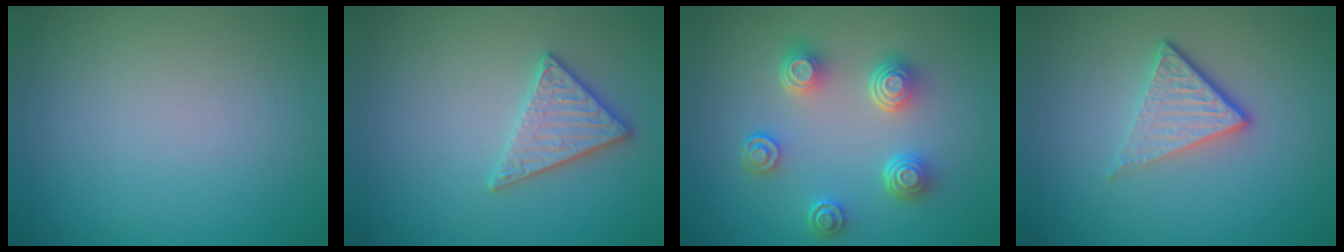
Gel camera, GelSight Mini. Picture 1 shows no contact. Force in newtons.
{"total": 2.8, "press": 2.7, "slide": 0.7}
{"total": 4.6, "press": 3.6, "slide": 2.9}
{"total": 4.1, "press": 2.6, "slide": 3.2}